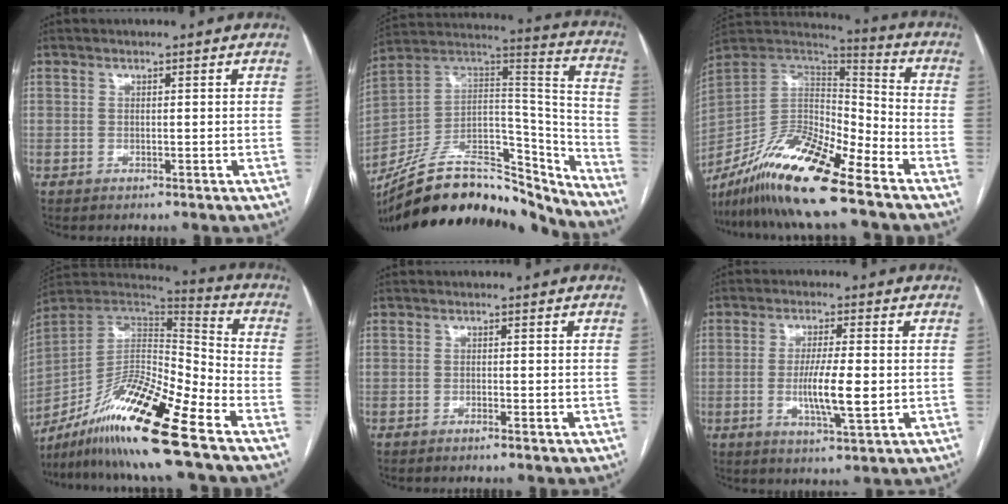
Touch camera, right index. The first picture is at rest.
{"total": 28.5, "force": [-23.6, 9.5, 12.7], "torque": [-0.201, 0.035, -0.371]}
{"total": 18.1, "force": [-13.0, 2.9, 12.3], "torque": [-0.242, 0.001, -0.239]}
{"total": 19.4, "force": [-13.2, 1.1, 14.3], "torque": [-0.275, -0.014, -0.238]}
{"total": 0.7, "force": [-0.6, -0.1, 0.4], "torque": [-0.011, 0.000, -0.010]}
{"total": 7.6, "force": [-1.0, 1.0, 7.5], "torque": [-0.136, -0.011, -0.019]}